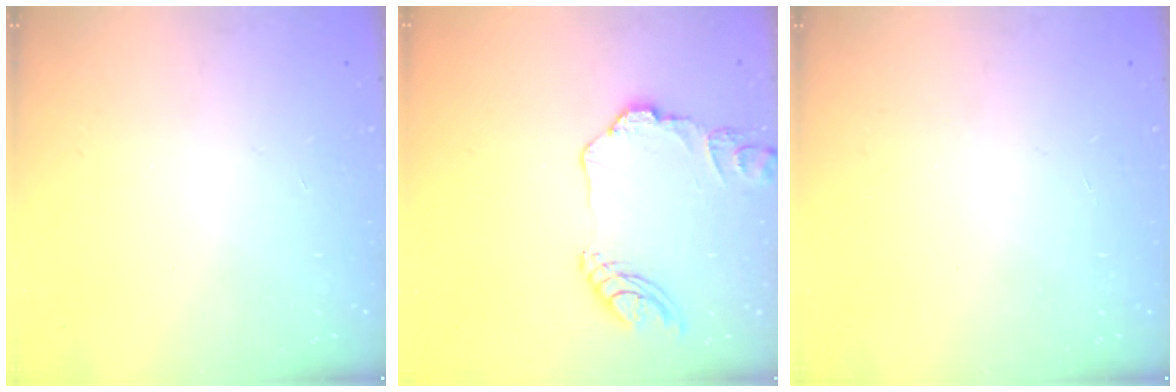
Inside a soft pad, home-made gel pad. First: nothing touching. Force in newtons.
{"total": 11.7, "press": 11.7, "slide": 1.2}
{"total": 0.0}